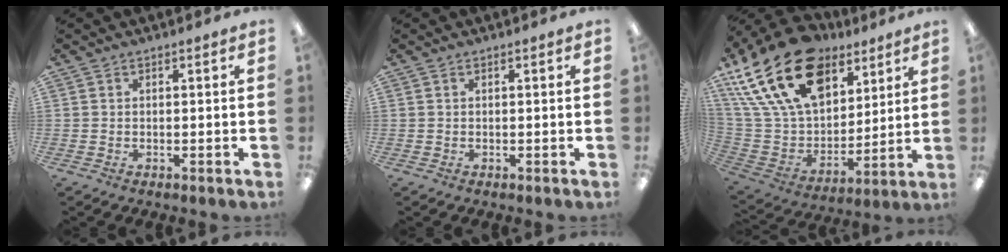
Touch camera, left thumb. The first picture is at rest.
{"total": 0.0}
{"total": 26.8, "force": [14.8, 16.0, 15.6], "torque": [-0.311, -0.074, 0.272]}